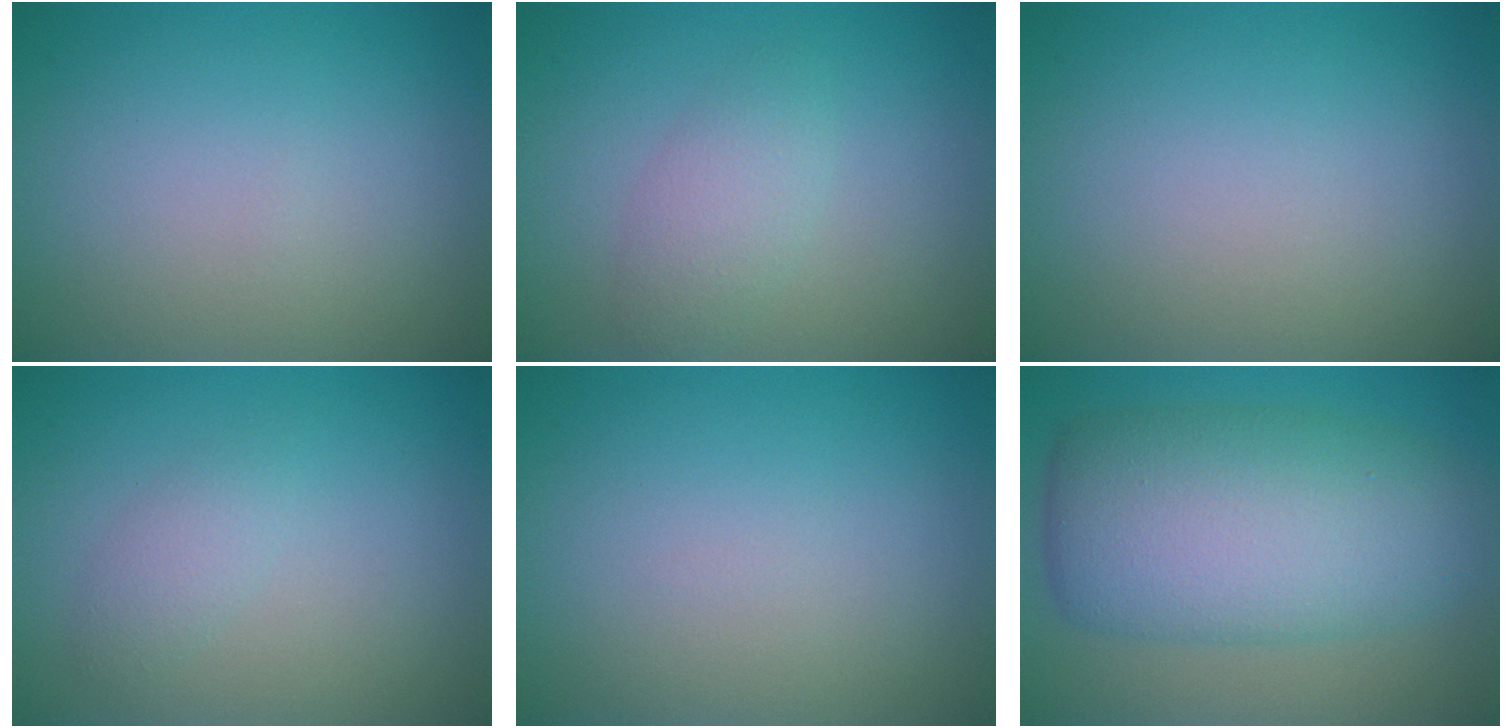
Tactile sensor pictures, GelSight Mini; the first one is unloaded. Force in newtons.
{"total": 2.4, "press": 2.4, "slide": 0.1}
{"total": 0.0}
{"total": 1.4, "press": 1.4, "slide": 0.1}
{"total": 0.0}
{"total": 10.2, "press": 10.2, "slide": 0.0}